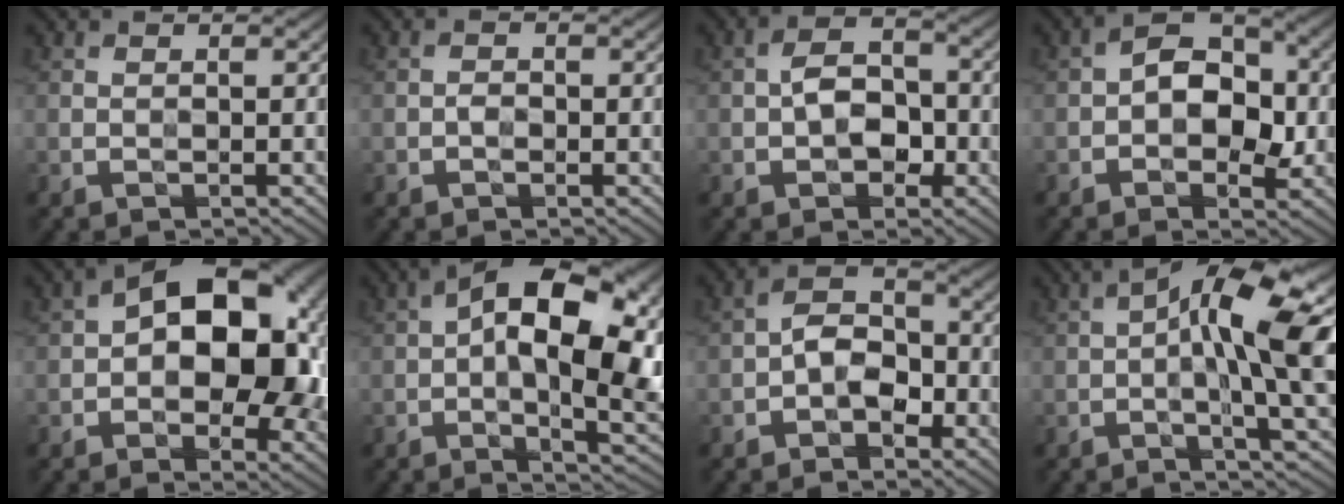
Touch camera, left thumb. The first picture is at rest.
{"total": 1.0, "force": [-0.5, 0.6, 0.6], "torque": [-0.011, 0.001, -0.011]}
{"total": 5.5, "force": [-1.4, 3.6, 4.0], "torque": [-0.066, 0.006, -0.031]}
{"total": 7.9, "force": [-0.5, 5.1, 6.0], "torque": [-0.084, 0.010, -0.020]}
{"total": 15.5, "force": [1.5, 9.3, 12.4], "torque": [-0.169, 0.012, 0.020]}
{"total": 16.4, "force": [2.0, 8.2, 14.0], "torque": [-0.207, 0.012, 0.017]}
{"total": 6.0, "force": [-2.0, 3.9, 4.1], "torque": [-0.063, 0.012, -0.045]}
{"total": 12.8, "force": [0.3, 3.7, 12.2], "torque": [-0.189, 0.015, -0.004]}